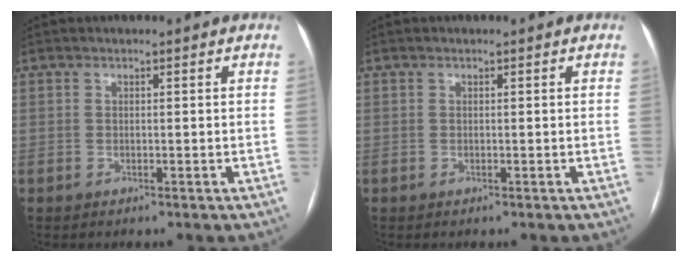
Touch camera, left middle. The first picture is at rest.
{"total": 0.0}